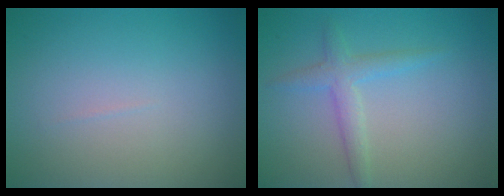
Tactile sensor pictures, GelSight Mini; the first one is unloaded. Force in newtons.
{"total": 2.3, "press": 2.3, "slide": 0.1}